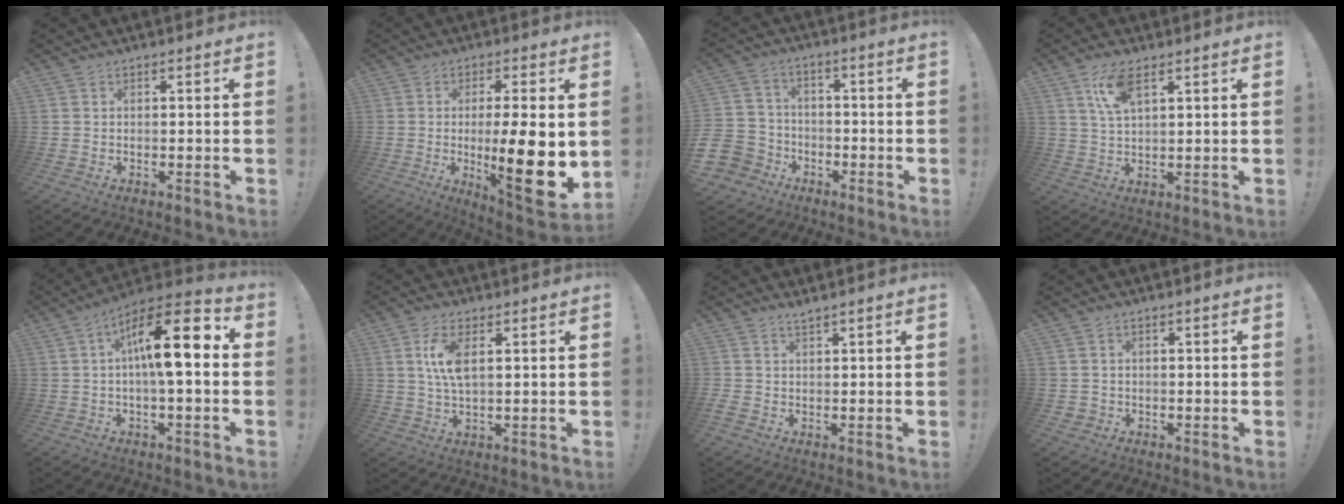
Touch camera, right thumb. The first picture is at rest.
{"total": 17.8, "force": [-1.7, 3.1, 17.5], "torque": [-0.255, -0.017, -0.020]}
{"total": 9.8, "force": [-4.4, 8.4, 2.3], "torque": [-0.063, 0.029, -0.077]}
{"total": 7.9, "force": [4.1, 2.9, 6.1], "torque": [-0.111, -0.006, 0.075]}
{"total": 15.4, "force": [2.3, 4.8, 14.5], "torque": [-0.218, -0.007, 0.030]}
{"total": 7.8, "force": [2.0, 3.1, 6.8], "torque": [-0.133, -0.005, 0.030]}
{"total": 1.7, "force": [1.2, 0.5, 1.0], "torque": [-0.012, -0.009, 0.021]}
{"total": 1.7, "force": [0.0, 1.6, 0.4], "torque": [0.001, -0.002, -0.002]}